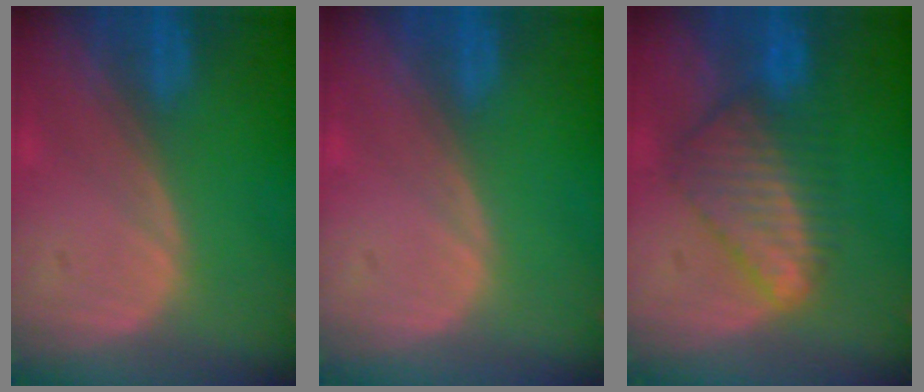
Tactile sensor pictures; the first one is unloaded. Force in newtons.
{"total": 0.0}
{"total": 8.1, "press": 7.2, "slide": 3.7}